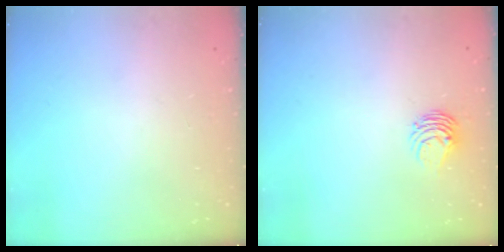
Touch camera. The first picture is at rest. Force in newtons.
{"total": 5.4, "press": 5.4, "slide": 0.4}